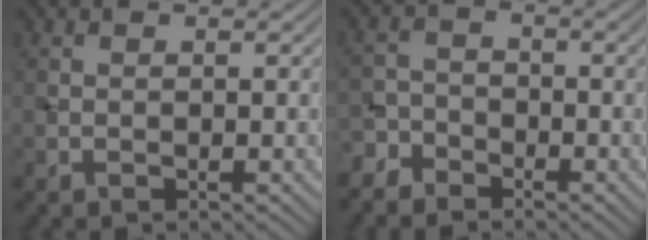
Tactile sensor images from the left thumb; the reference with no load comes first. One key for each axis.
{"total": 4.0, "fx": -3.5, "fy": 2.0, "fz": 0.5, "tx": -0.007, "ty": -0.001, "tz": -0.080}